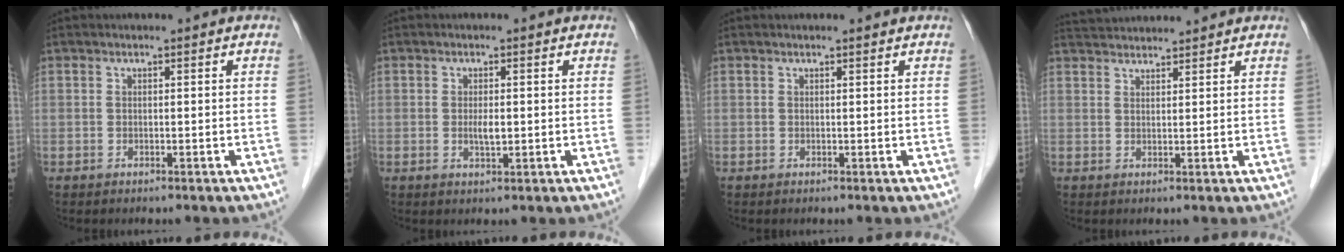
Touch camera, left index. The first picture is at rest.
{"total": 2.0, "force": [0.0, 0.6, 1.9], "torque": [-0.038, -0.001, 0.001]}
{"total": 0.9, "force": [0.8, -0.1, 0.2], "torque": [-0.012, 0.002, 0.011]}
{"total": 6.3, "force": [6.2, 0.3, 1.3], "torque": [-0.028, 0.040, 0.098]}